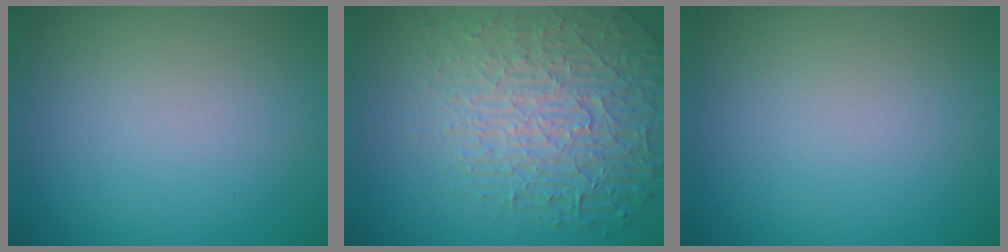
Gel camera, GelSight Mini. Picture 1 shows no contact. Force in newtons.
{"total": 7.5, "press": 5.4, "slide": 5.2}
{"total": 0.0}